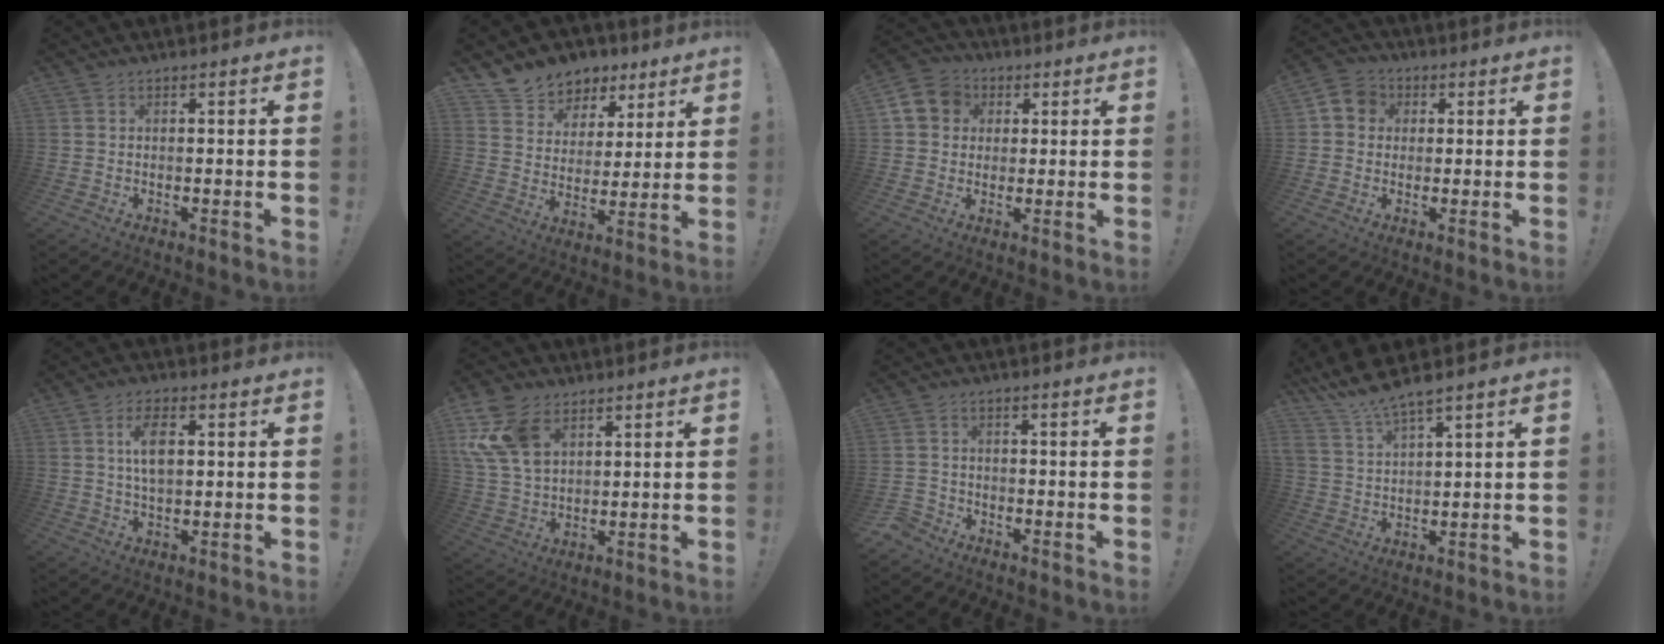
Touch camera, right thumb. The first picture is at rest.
{"total": 8.4, "force": [5.9, 5.9, 0.8], "torque": [-0.020, -0.047, 0.117]}
{"total": 9.5, "force": [2.3, 8.5, 3.7], "torque": [-0.062, 0.003, 0.049]}
{"total": 6.4, "force": [1.0, 5.9, 2.3], "torque": [-0.032, 0.011, 0.021]}
{"total": 10.1, "force": [3.0, 5.5, 7.9], "torque": [-0.138, 0.002, 0.054]}
{"total": 14.0, "force": [6.3, 9.4, 8.3], "torque": [-0.169, -0.020, 0.127]}
{"total": 3.1, "force": [-2.6, 1.6, 0.5], "torque": [-0.019, 0.004, -0.053]}
{"total": 7.4, "force": [6.7, 0.0, 3.1], "torque": [-0.069, -0.043, 0.122]}